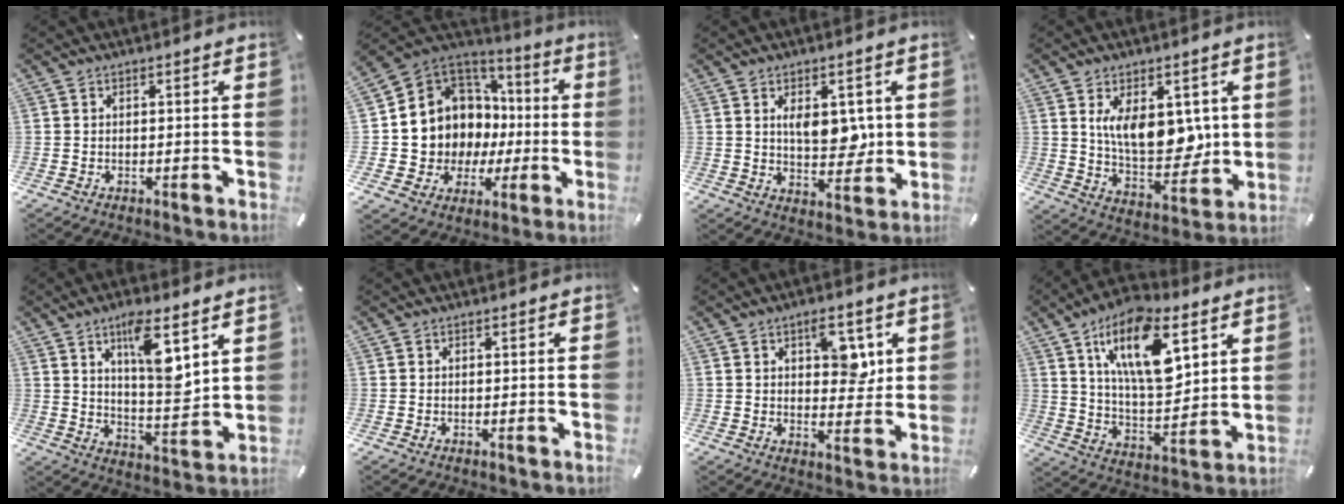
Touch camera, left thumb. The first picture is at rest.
{"total": 10.4, "force": [0.7, 10.4, 0.3], "torque": [-0.013, -0.049, 0.036]}
{"total": 8.0, "force": [1.8, 4.9, 6.1], "torque": [-0.075, -0.010, 0.027]}
{"total": 12.5, "force": [3.7, 7.6, 9.2], "torque": [-0.151, -0.023, 0.068]}
{"total": 12.1, "force": [6.5, 3.8, 9.5], "torque": [-0.153, -0.036, 0.110]}
{"total": 0.0}
{"total": 8.2, "force": [3.2, 4.8, 5.8], "torque": [-0.059, -0.014, 0.046]}
{"total": 19.2, "force": [9.4, 9.1, 14.1], "torque": [-0.250, -0.029, 0.156]}